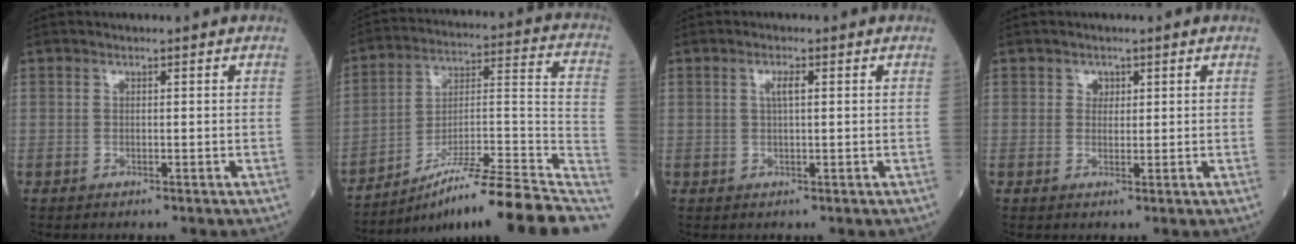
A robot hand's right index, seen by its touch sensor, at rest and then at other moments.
{"total": 22.0, "force": [-16.1, 1.2, 14.9], "torque": [-0.168, 0.017, -0.256]}
{"total": 1.8, "force": [0.5, 0.3, 1.7], "torque": [-0.032, 0.003, 0.007]}
{"total": 1.4, "force": [0.6, 1.2, 0.5], "torque": [-0.001, -0.001, 0.006]}